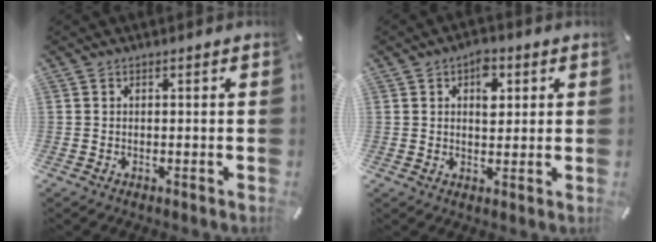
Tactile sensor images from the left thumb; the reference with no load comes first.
{"total": 5.8, "force": [2.0, 3.7, 3.9], "torque": [-0.042, -0.006, 0.027]}